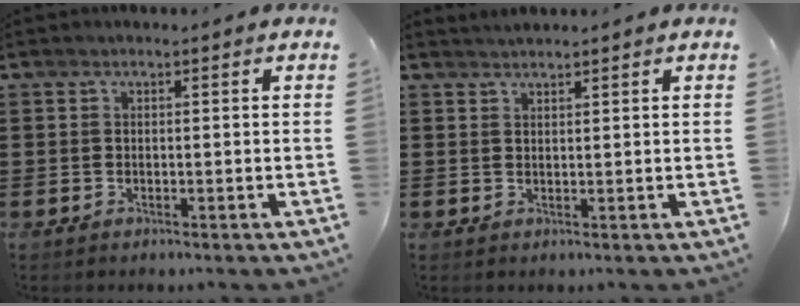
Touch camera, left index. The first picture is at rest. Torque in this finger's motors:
{"motor_torque": [0.49, 0.58, -0.02, 0.01]}